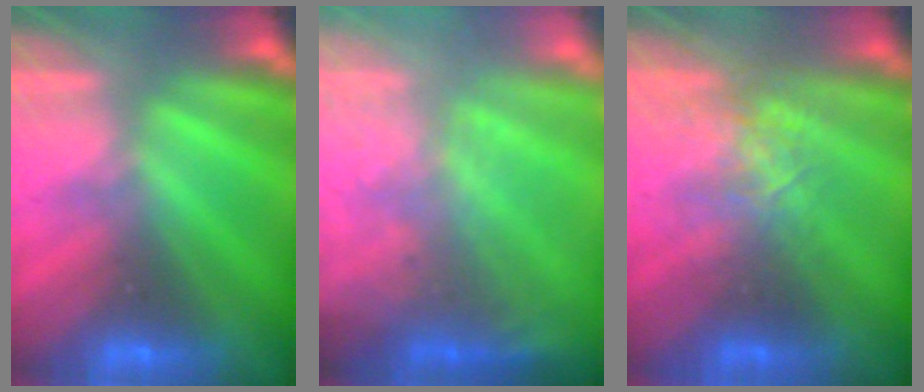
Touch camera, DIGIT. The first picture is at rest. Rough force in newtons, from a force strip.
{"total": 8.6}
{"total": 2.6}